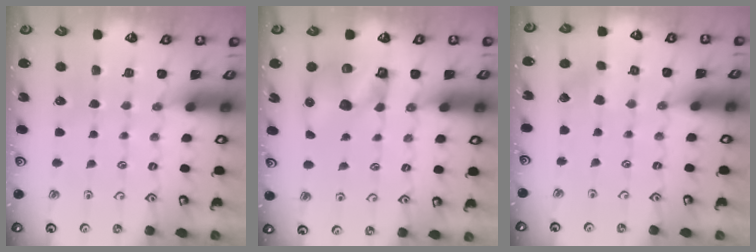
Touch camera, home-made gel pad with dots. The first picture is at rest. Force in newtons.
{"total": 9.3, "press": 9.2, "slide": 1.4}
{"total": 2.2, "press": 2.2, "slide": 0.1}